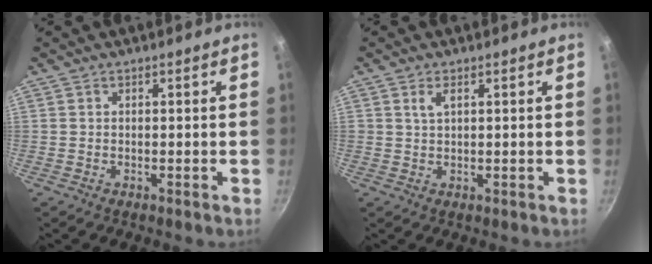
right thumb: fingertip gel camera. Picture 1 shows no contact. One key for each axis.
{"total": 1.9, "fx": 0.8, "fy": 0.9, "fz": 1.5, "tx": -0.027, "ty": -0.002, "tz": 0.017}